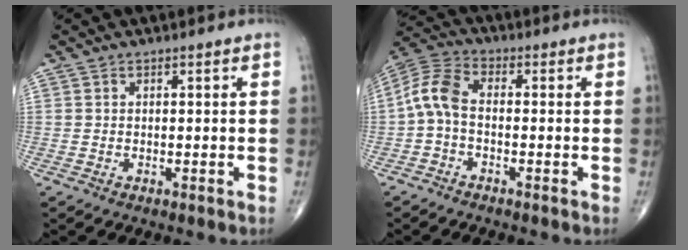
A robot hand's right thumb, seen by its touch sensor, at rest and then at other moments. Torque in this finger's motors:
{"motor_torque": [-0.21, 0.35, 0.73, -0.19, 0.07]}